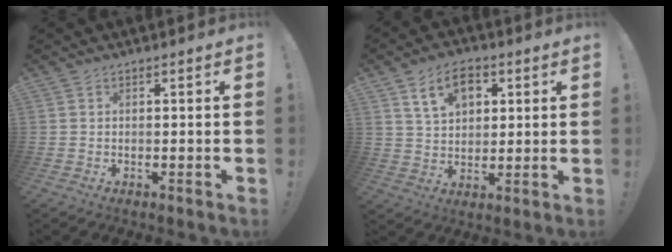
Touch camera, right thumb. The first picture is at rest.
{"total": 11.2, "force": [5.2, 7.4, 6.7], "torque": [-0.106, -0.003, 0.097]}